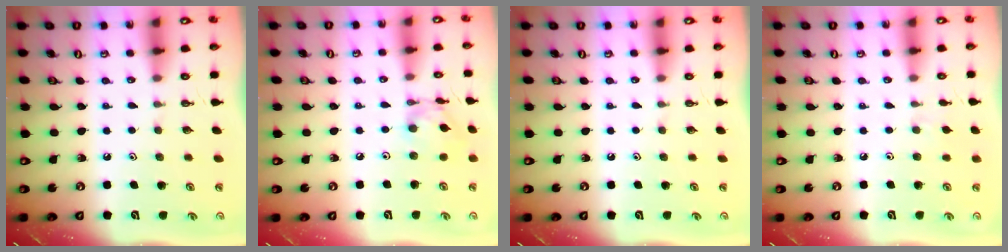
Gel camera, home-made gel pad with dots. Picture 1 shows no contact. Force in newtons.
{"total": 10.1, "press": 10.1, "slide": 0.9}
{"total": 0.0}
{"total": 3.3, "press": 3.2, "slide": 0.7}